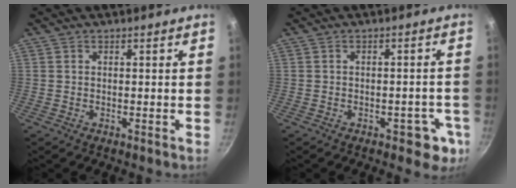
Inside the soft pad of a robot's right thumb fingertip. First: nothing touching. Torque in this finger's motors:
{"motor_torque": [0.17, 0.37, -0.13, 0.05, 0.10]}